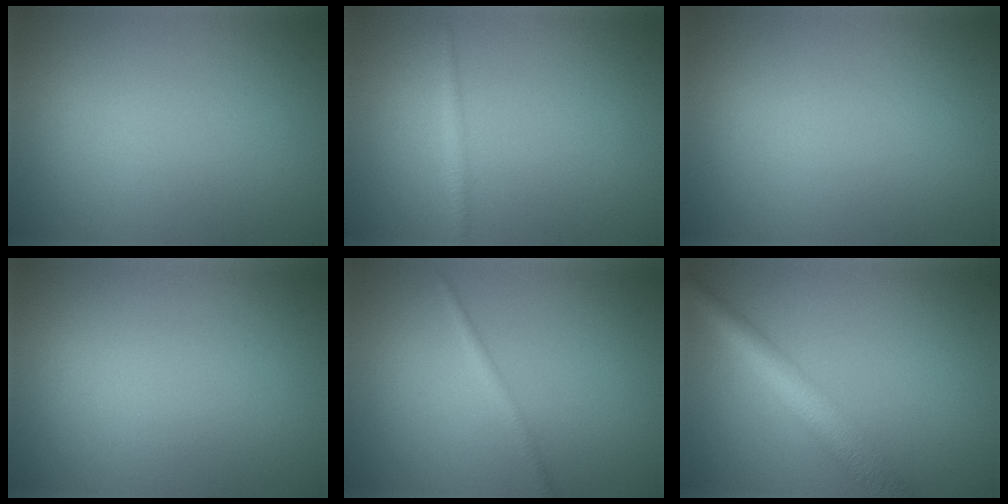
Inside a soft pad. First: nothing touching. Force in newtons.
{"total": 0.8, "press": 0.8, "slide": 0.1}
{"total": 0.0}
{"total": 0.0}
{"total": 1.1, "press": 1.1, "slide": 0.0}
{"total": 5.0, "press": 5.0, "slide": 0.1}